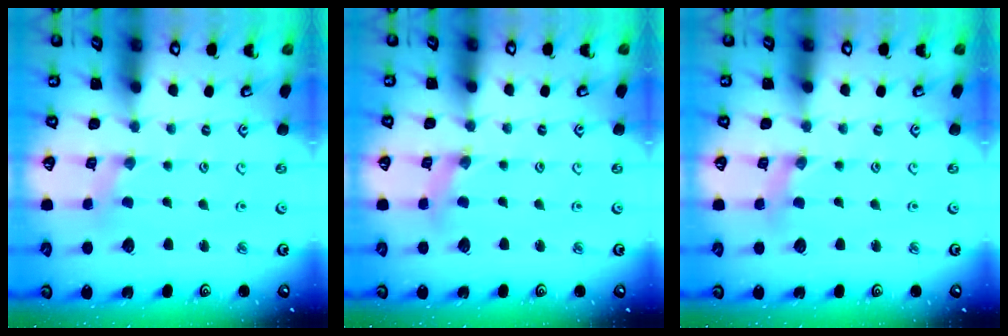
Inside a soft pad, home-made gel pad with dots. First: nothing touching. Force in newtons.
{"total": 1.1, "press": 1.1, "slide": 0.2}
{"total": 1.4, "press": 1.3, "slide": 0.2}